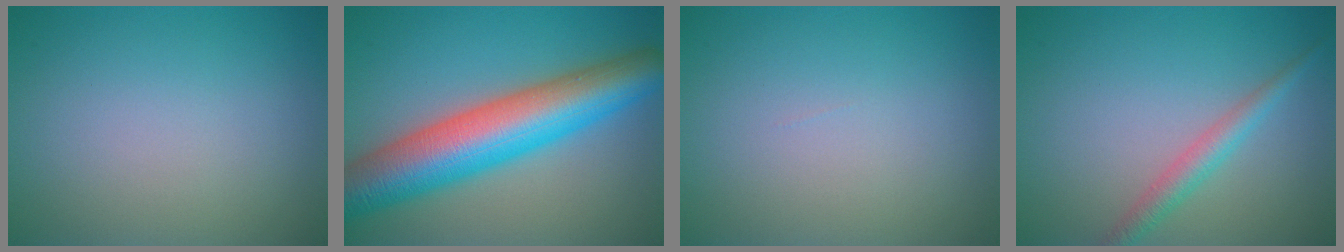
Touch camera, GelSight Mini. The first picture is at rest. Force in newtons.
{"total": 11.0, "press": 11.0, "slide": 0.1}
{"total": 0.0}
{"total": 2.3, "press": 2.3, "slide": 0.1}